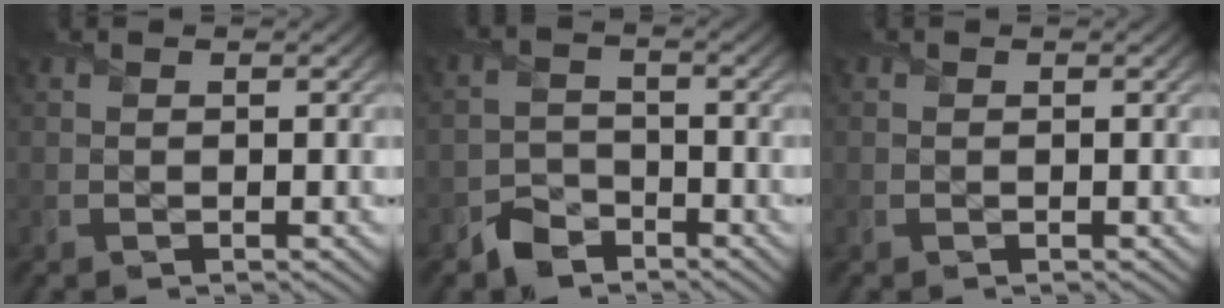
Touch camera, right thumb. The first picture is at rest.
{"total": 3.5, "force": [-2.7, 2.1, 0.5], "torque": [-0.004, 0.004, -0.063]}
{"total": 0.0}